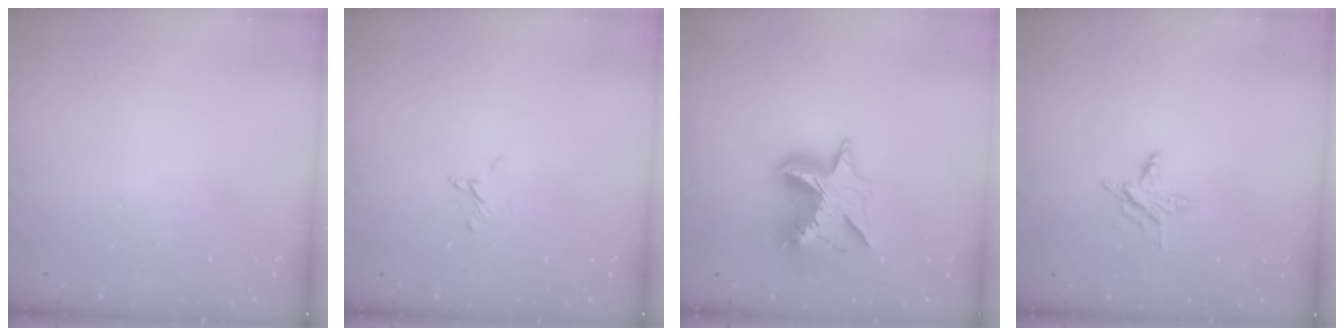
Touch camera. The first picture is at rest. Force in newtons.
{"total": 2.2, "press": 2.2, "slide": 0.1}
{"total": 12.0, "press": 11.9, "slide": 1.3}
{"total": 4.6, "press": 4.6, "slide": 0.6}